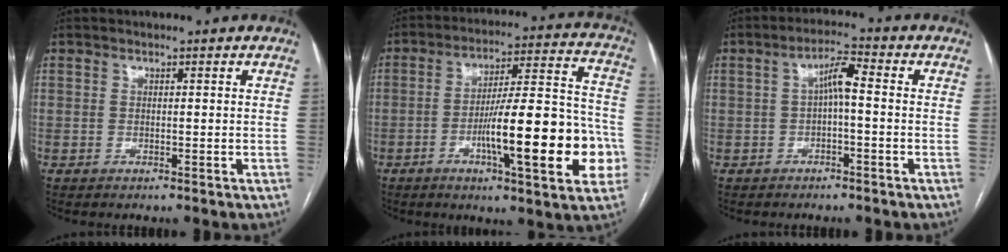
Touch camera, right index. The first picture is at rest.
{"total": 19.7, "force": [-5.7, 3.0, 18.6], "torque": [-0.246, 0.020, -0.078]}
{"total": 4.3, "force": [-0.1, 0.8, 4.2], "torque": [-0.073, 0.019, -0.001]}